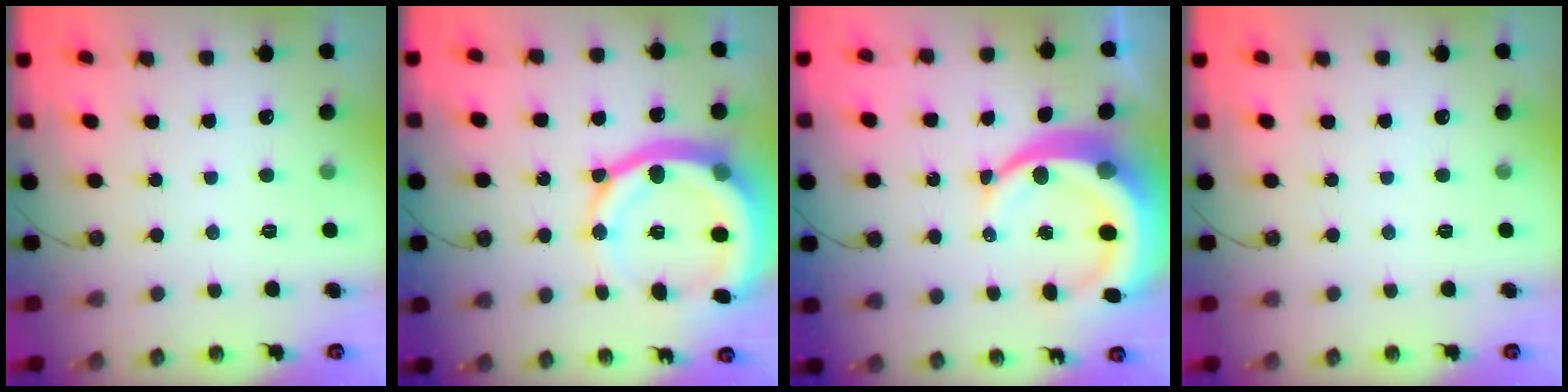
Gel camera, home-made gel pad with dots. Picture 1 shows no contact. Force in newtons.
{"total": 20.8, "press": 20.6, "slide": 2.7}
{"total": 14.3, "press": 14.2, "slide": 1.8}
{"total": 0.0}